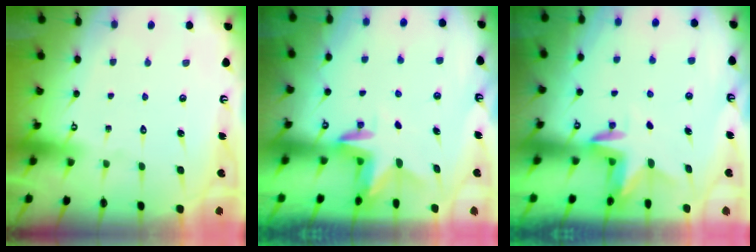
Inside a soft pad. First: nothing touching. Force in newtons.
{"total": 3.0, "press": 3.0, "slide": 0.2}
{"total": 3.2, "press": 3.2, "slide": 0.3}